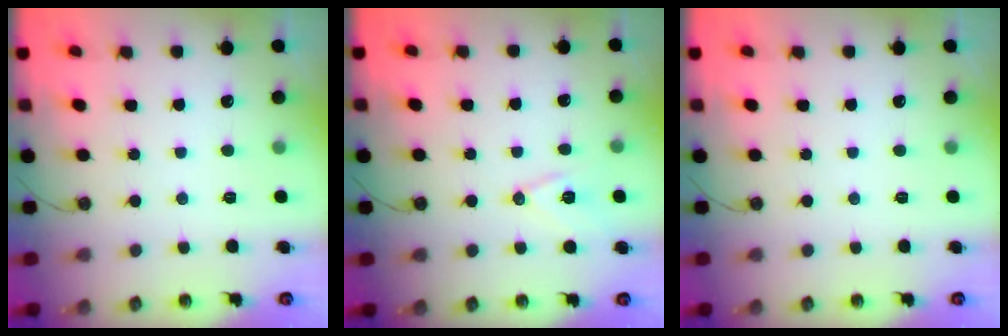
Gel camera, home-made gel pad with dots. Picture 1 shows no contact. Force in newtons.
{"total": 9.3, "press": 8.6, "slide": 3.5}
{"total": 0.0}